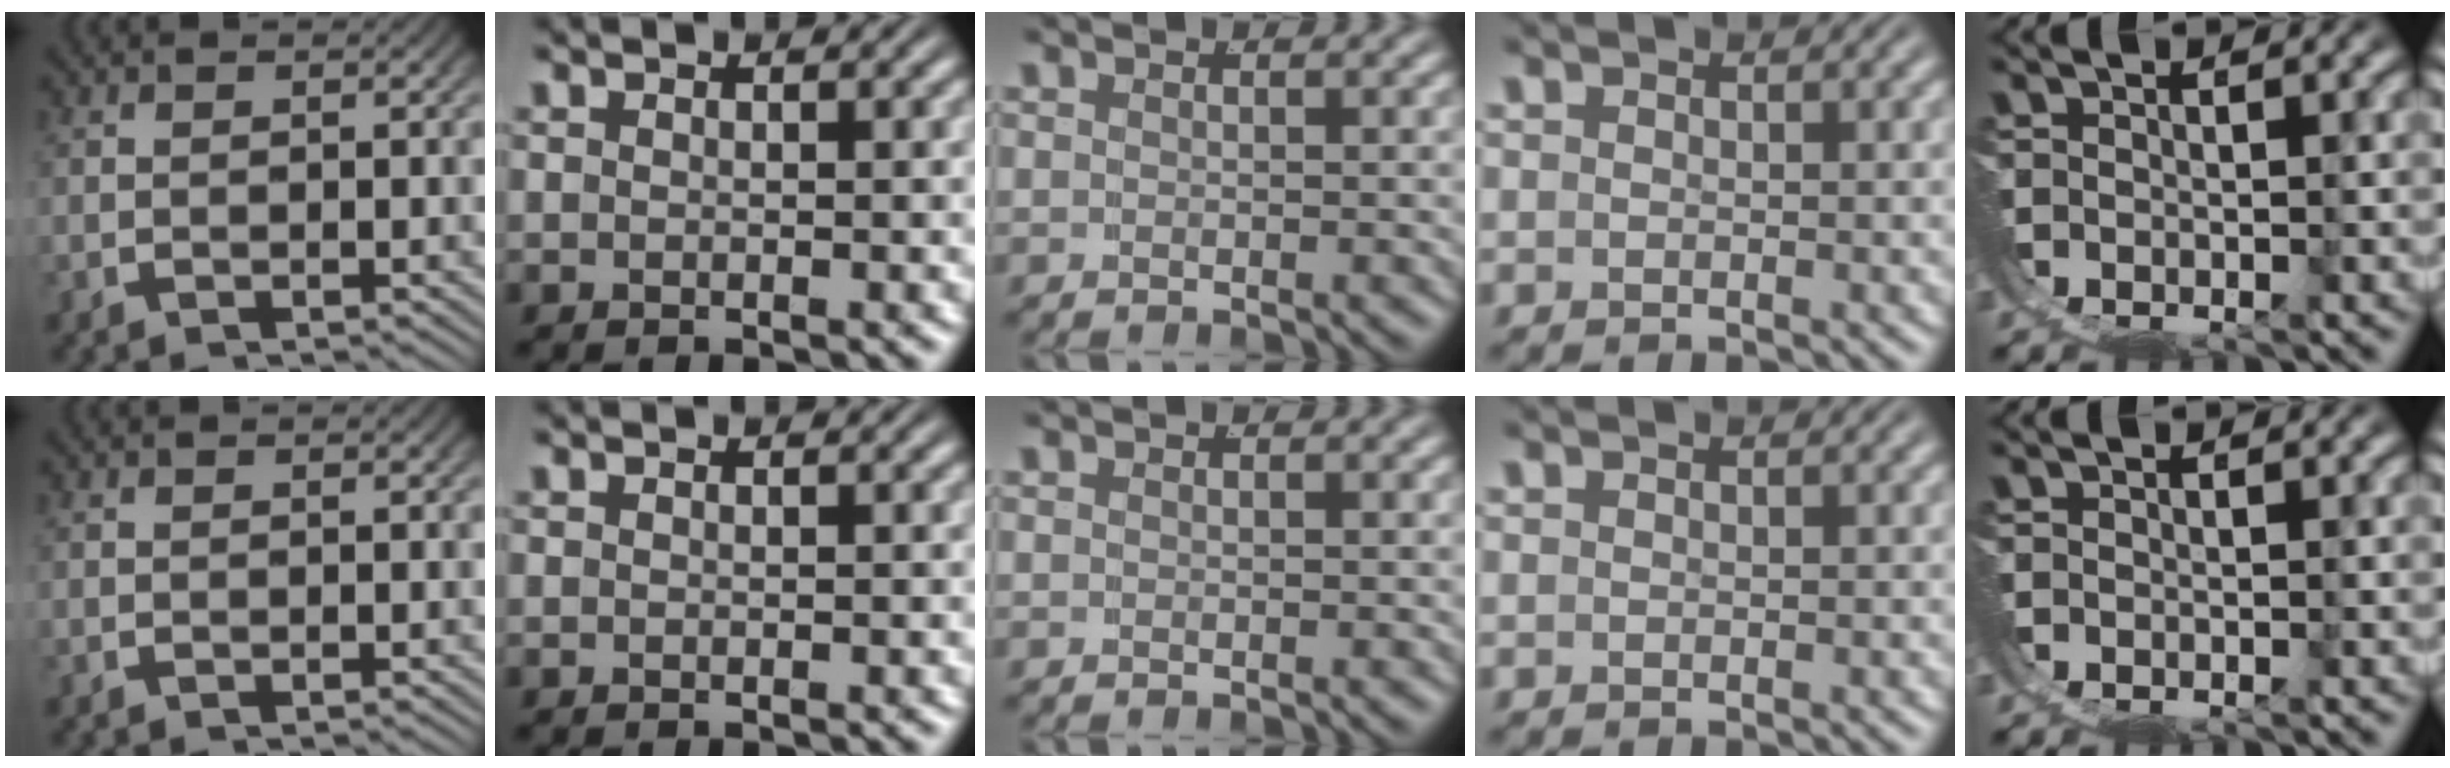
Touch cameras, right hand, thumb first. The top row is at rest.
{}